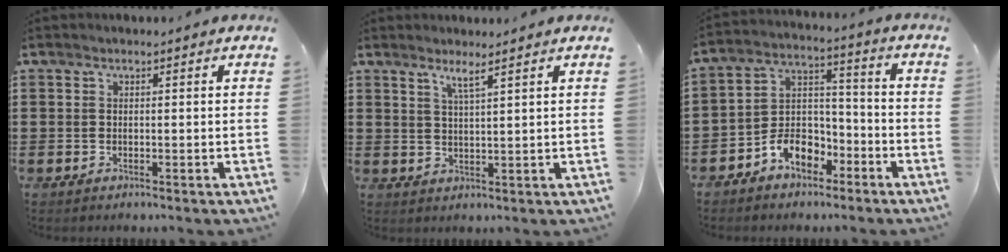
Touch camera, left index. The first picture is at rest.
{"total": 2.6, "force": [1.9, -0.2, 1.7], "torque": [-0.038, -0.002, 0.034]}
{"total": 7.2, "force": [-5.0, 4.3, 3.0], "torque": [-0.064, 0.024, -0.097]}